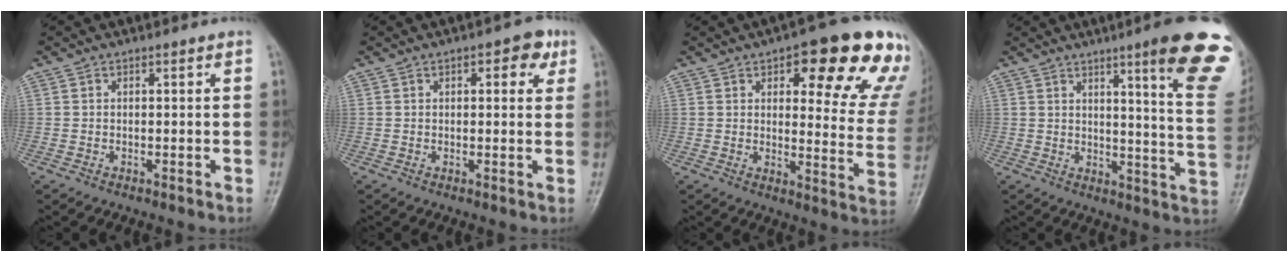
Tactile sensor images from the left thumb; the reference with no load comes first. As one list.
[{"total": 4.8, "force": [2.0, 2.3, 3.7], "torque": [-0.025, -0.001, 0.017]}, {"total": 20.7, "force": [11.1, 7.0, 16.1], "torque": [-0.153, -0.039, 0.133]}, {"total": 18.3, "force": [10.2, 1.9, 15.0], "torque": [-0.163, -0.052, 0.121]}]